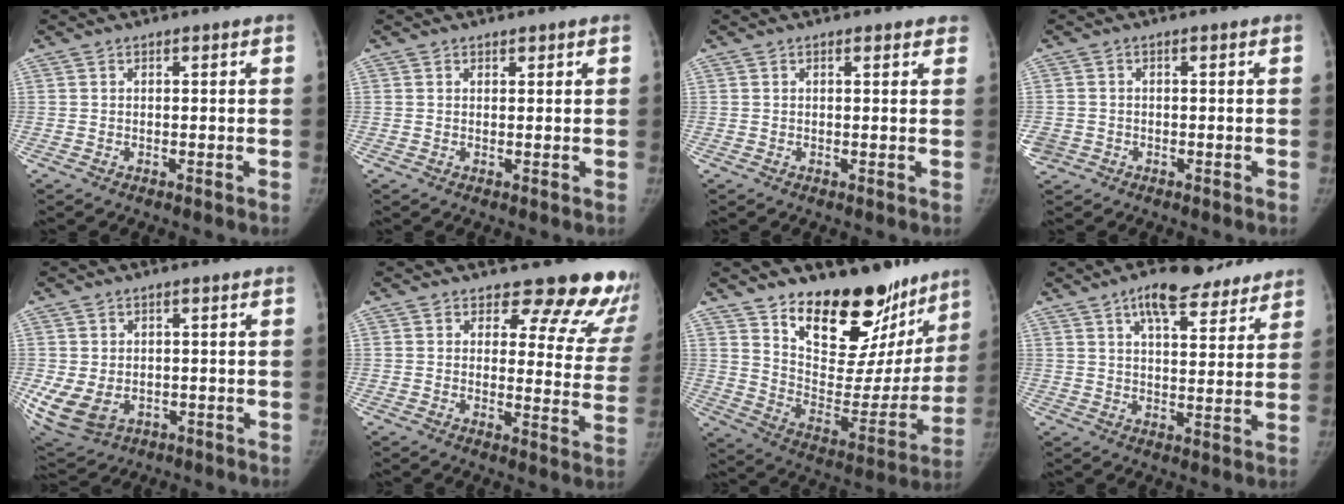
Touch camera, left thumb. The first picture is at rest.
{"total": 0.9, "force": [0.7, 0.5, 0.1], "torque": [0.008, -0.005, 0.009]}
{"total": 1.7, "force": [1.2, 0.7, 1.0], "torque": [-0.002, 0.001, 0.012]}
{"total": 3.0, "force": [-1.0, 2.7, 0.9], "torque": [-0.020, 0.005, -0.015]}
{"total": 10.1, "force": [-2.1, 7.5, 6.5], "torque": [-0.141, -0.006, -0.017]}
{"total": 16.3, "force": [14.6, 5.9, 4.3], "torque": [0.013, -0.115, 0.148]}
{"total": 25.7, "force": [18.5, 12.7, 12.5], "torque": [-0.138, -0.109, 0.284]}
{"total": 13.0, "force": [9.0, 4.9, 7.9], "torque": [-0.083, -0.032, 0.133]}